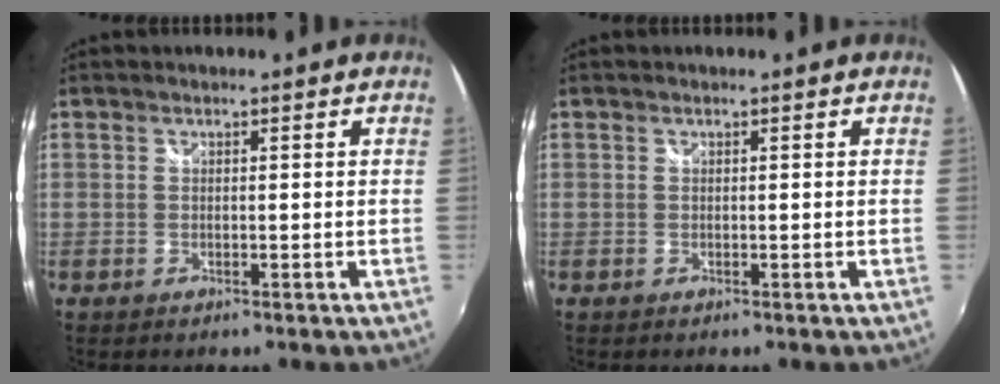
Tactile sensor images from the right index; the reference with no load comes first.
{"total": 0.0}